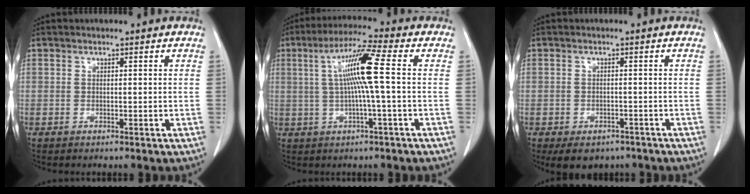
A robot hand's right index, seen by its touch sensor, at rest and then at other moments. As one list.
[{"total": 9.2, "force": [0.9, -0.8, 9.2], "torque": [-0.173, 0.014, 0.016]}, {"total": 6.3, "force": [-4.5, 3.9, 2.1], "torque": [-0.021, 0.002, -0.057]}]